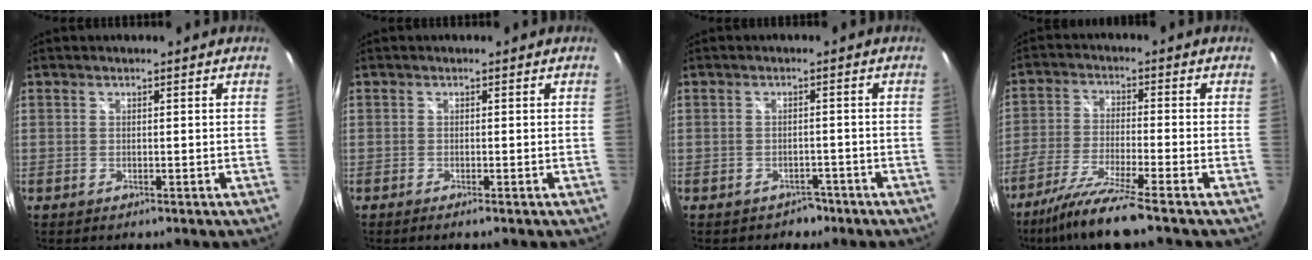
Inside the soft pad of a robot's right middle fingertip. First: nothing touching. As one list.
[{"total": 1.1, "force": [-0.8, -0.2, 0.7], "torque": [-0.013, -0.004, -0.016]}, {"total": 3.0, "force": [-2.1, 2.1, 0.4], "torque": [-0.008, 0.007, -0.025]}, {"total": 10.5, "force": [-8.4, -0.7, 6.3], "torque": [-0.137, -0.027, -0.153]}]